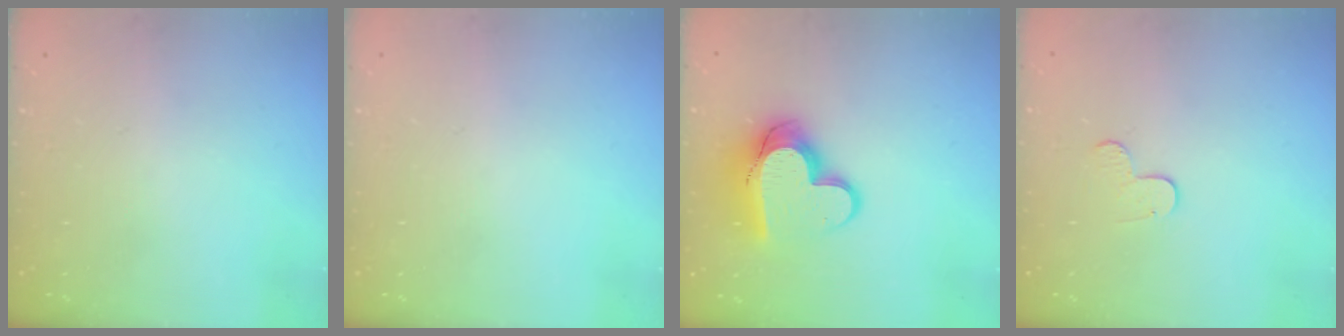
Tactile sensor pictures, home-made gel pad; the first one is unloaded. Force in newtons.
{"total": 0.0}
{"total": 14.5, "press": 14.5, "slide": 1.2}
{"total": 3.7, "press": 3.7, "slide": 0.4}